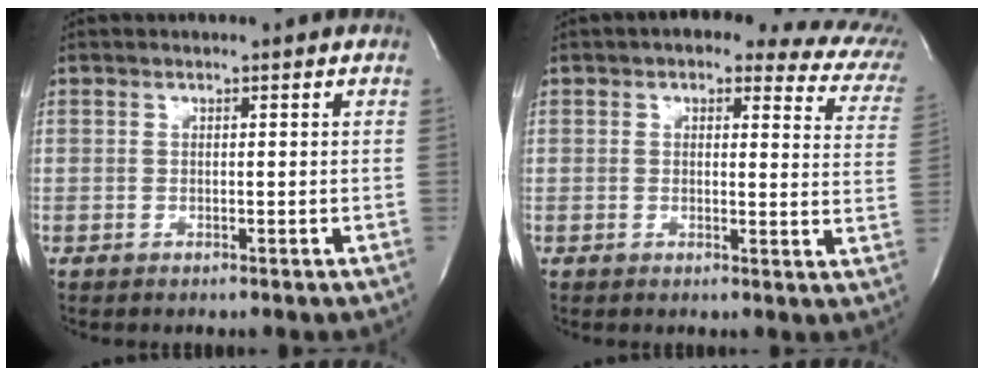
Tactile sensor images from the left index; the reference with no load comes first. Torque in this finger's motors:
{"motor_torque": [0.93, -1.21, 0.48, 0.02]}